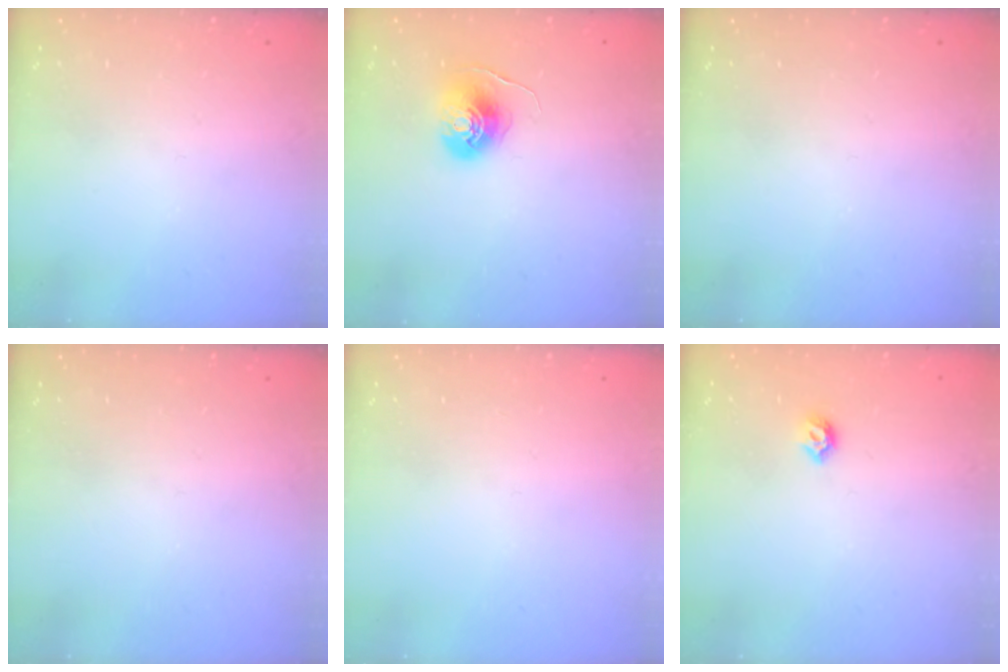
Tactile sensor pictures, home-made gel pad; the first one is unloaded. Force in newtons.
{"total": 7.7, "press": 7.7, "slide": 0.4}
{"total": 0.0}
{"total": 0.0}
{"total": 0.0}
{"total": 5.0, "press": 4.9, "slide": 1.1}